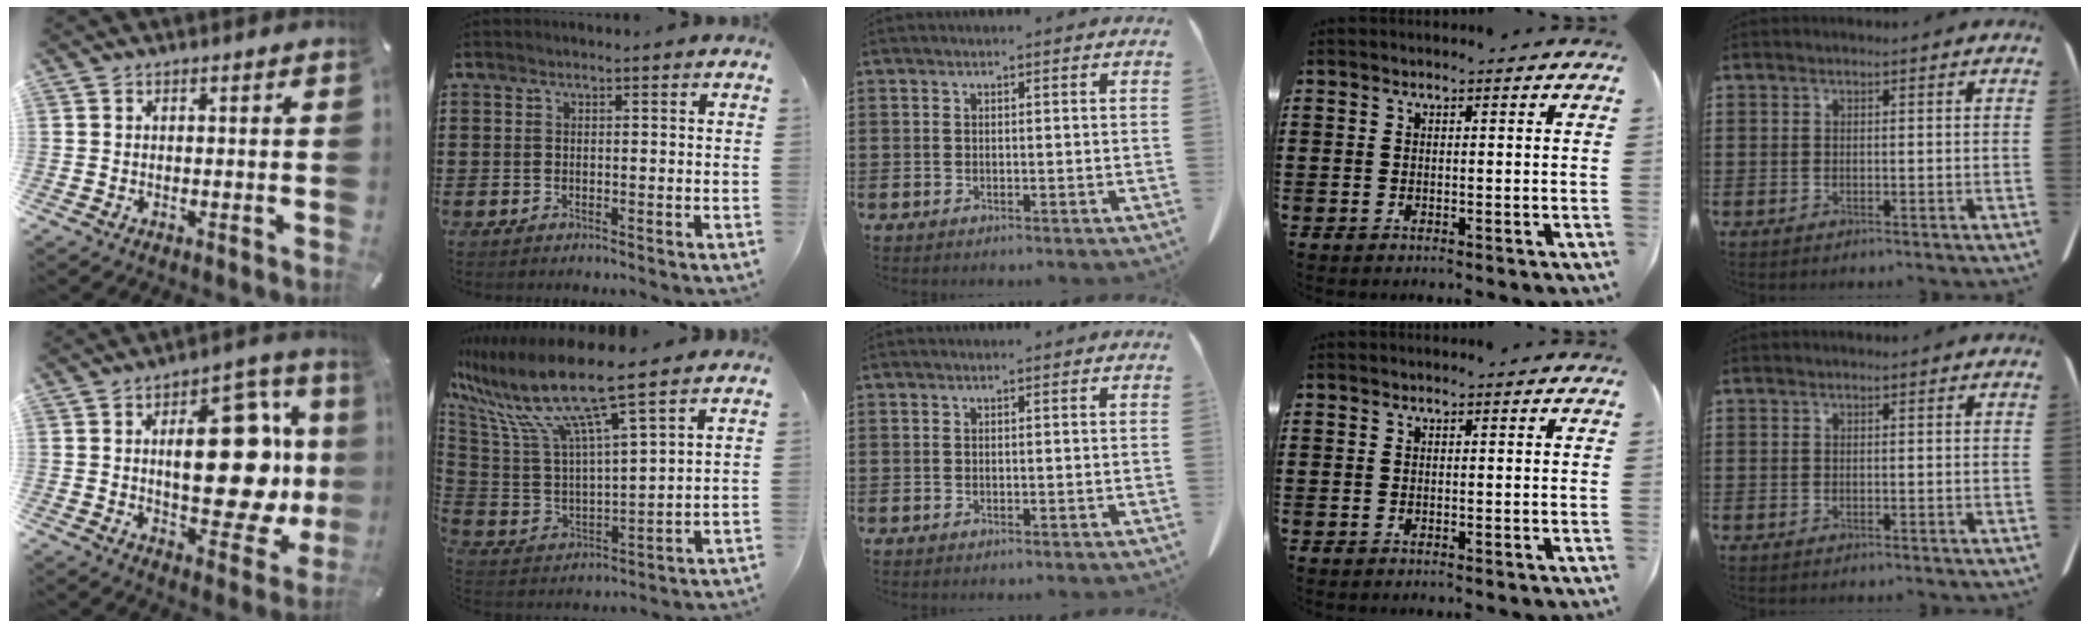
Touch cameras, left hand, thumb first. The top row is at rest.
{"thumb": {"total": 26.6, "force": [2.5, 13.4, 22.8], "torque": [-0.308, -0.018, 0.044]}, "index": {"total": 11.7, "force": [8.7, 0.7, 7.7], "torque": [-0.191, -0.061, 0.143]}}